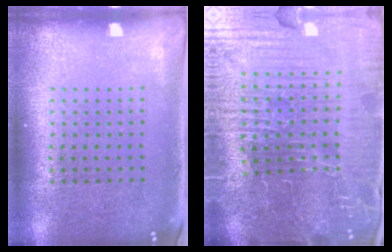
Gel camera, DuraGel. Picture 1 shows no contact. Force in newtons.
{"total": 6.3, "press": 5.9, "slide": 2.4}